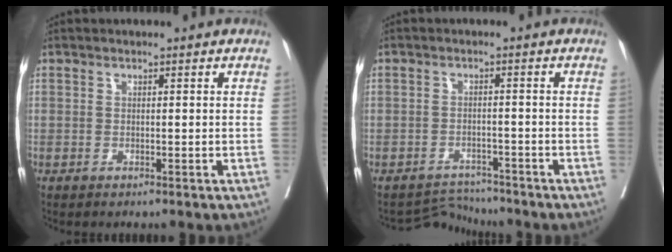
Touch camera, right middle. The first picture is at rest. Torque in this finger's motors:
{"motor_torque": [-1.09, -0.05, -0.48, -0.15]}